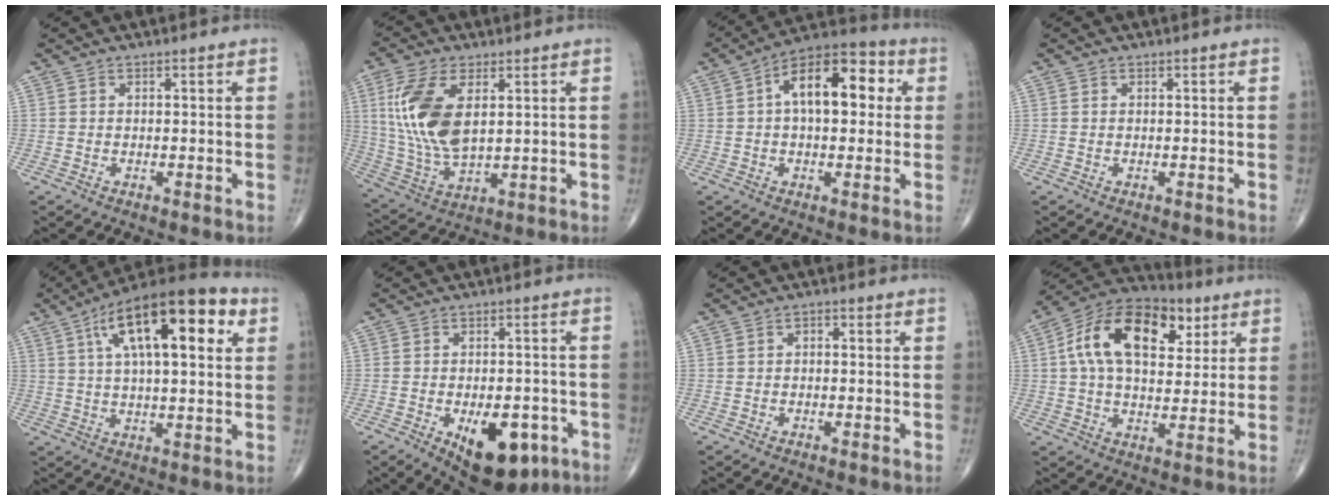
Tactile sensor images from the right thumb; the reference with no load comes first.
{"total": 14.4, "force": [3.6, 7.2, 12.0], "torque": [-0.254, -0.013, 0.080]}
{"total": 14.4, "force": [2.7, 7.5, 11.9], "torque": [-0.166, 0.032, 0.032]}
{"total": 0.0}
{"total": 21.0, "force": [7.8, 7.8, 17.8], "torque": [-0.279, 0.007, 0.118]}
{"total": 14.1, "force": [-6.0, 7.4, 10.4], "torque": [-0.125, 0.010, -0.071]}
{"total": 1.1, "force": [0.0, 0.7, 0.9], "torque": [-0.009, 0.006, -0.006]}
{"total": 19.4, "force": [6.2, 11.6, 14.3], "torque": [-0.216, 0.006, 0.093]}